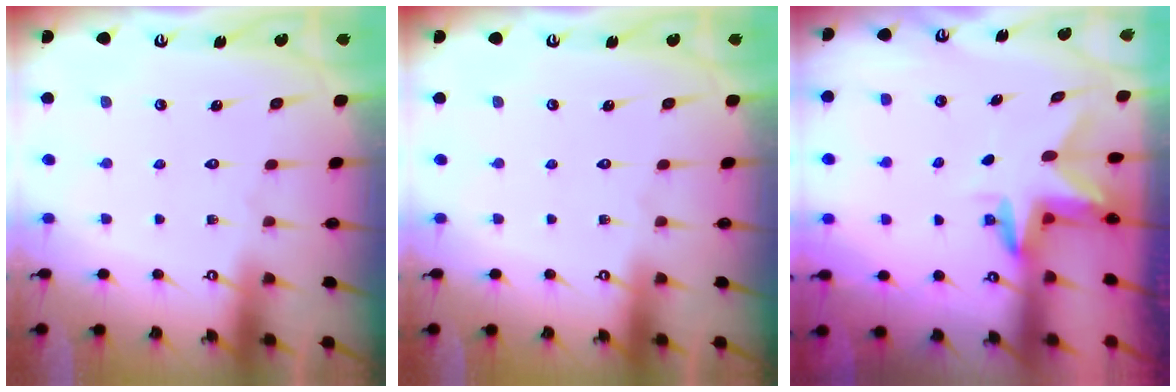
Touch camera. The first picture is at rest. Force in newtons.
{"total": 0.0}
{"total": 2.9, "press": 2.9, "slide": 0.2}